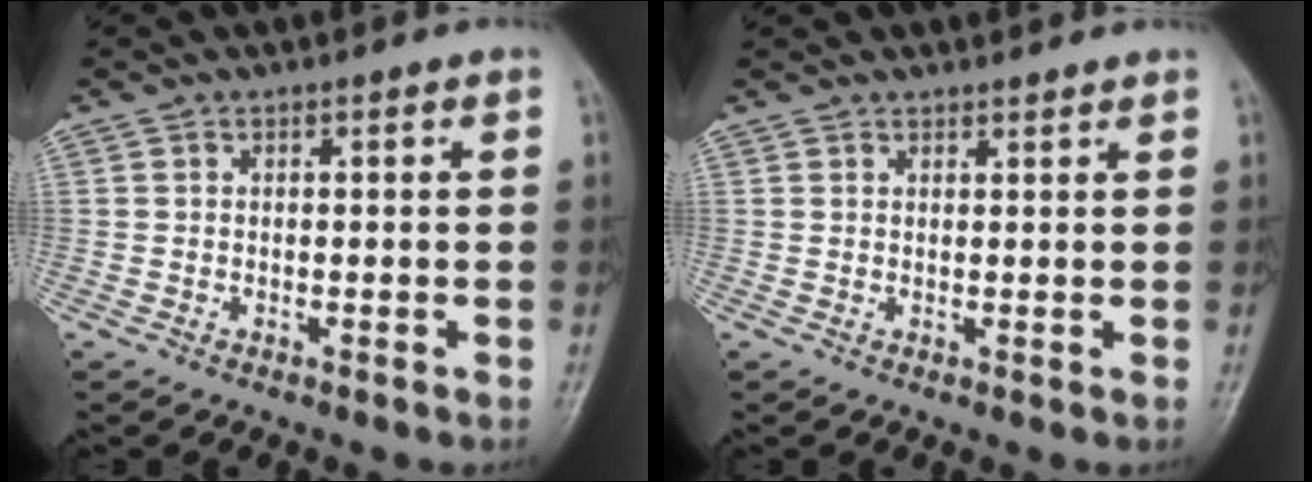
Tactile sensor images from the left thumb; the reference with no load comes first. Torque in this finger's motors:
{"motor_torque": [0.26, -0.07, 1.35, -1.42, 0.08]}